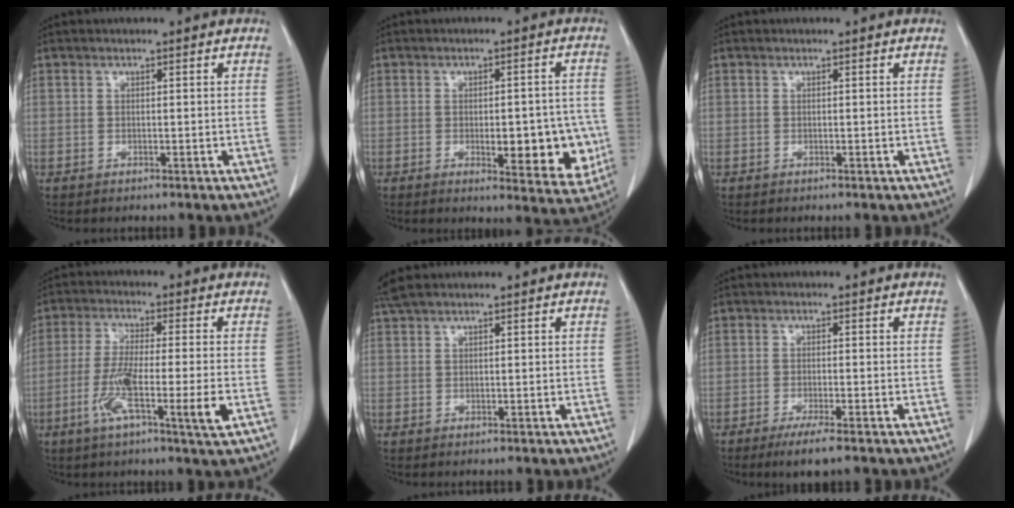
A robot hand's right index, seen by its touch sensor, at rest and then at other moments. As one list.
[{"total": 10.5, "force": [-2.2, 3.9, 9.5], "torque": [-0.106, -0.001, -0.016]}, {"total": 0.0}, {"total": 10.3, "force": [-3.3, 0.2, 9.7], "torque": [-0.177, -0.018, -0.064]}, {"total": 2.7, "force": [2.3, 0.2, 1.4], "torque": [-0.030, 0.026, 0.047]}, {"total": 4.4, "force": [-3.0, 0.1, 3.2], "torque": [-0.057, -0.013, -0.051]}]